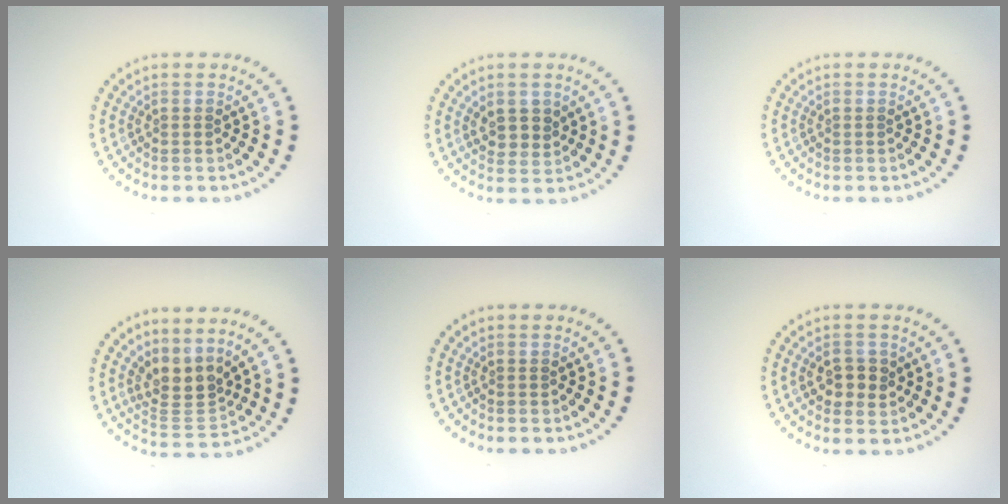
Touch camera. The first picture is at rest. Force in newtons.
{"total": 2.4, "press": 2.3, "slide": 0.9}
{"total": 0.0}
{"total": 3.2, "press": 2.4, "slide": 2.2}
{"total": 0.0}
{"total": 2.4, "press": 2.3, "slide": 0.4}